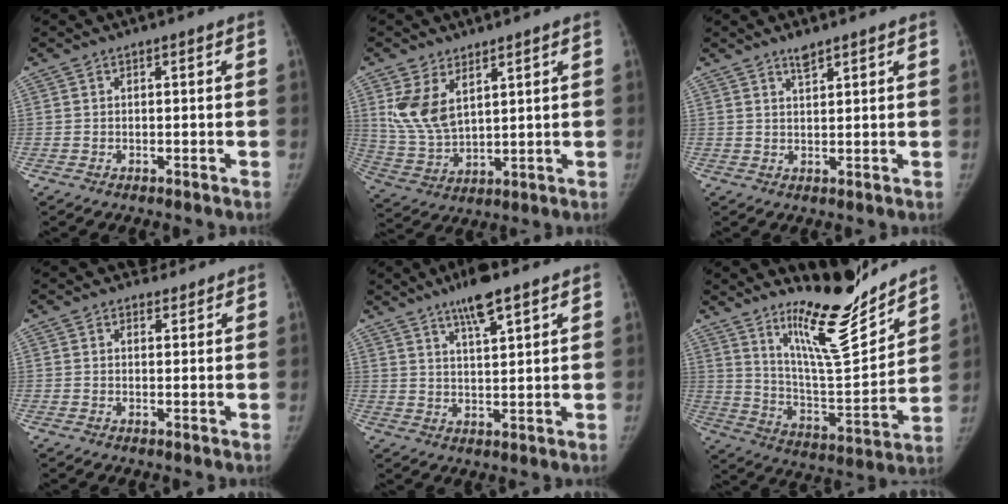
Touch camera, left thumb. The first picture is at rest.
{"total": 9.7, "force": [4.5, 5.6, 6.5], "torque": [-0.115, -0.019, 0.105]}
{"total": 2.4, "force": [1.9, 0.6, 1.3], "torque": [-0.017, -0.010, 0.036]}
{"total": 2.1, "force": [1.8, 1.1, -0.2], "torque": [0.017, -0.011, 0.021]}
{"total": 7.8, "force": [5.3, 1.7, 5.5], "torque": [-0.084, -0.026, 0.092]}
{"total": 17.2, "force": [14.0, 3.1, 9.6], "torque": [-0.118, -0.115, 0.242]}